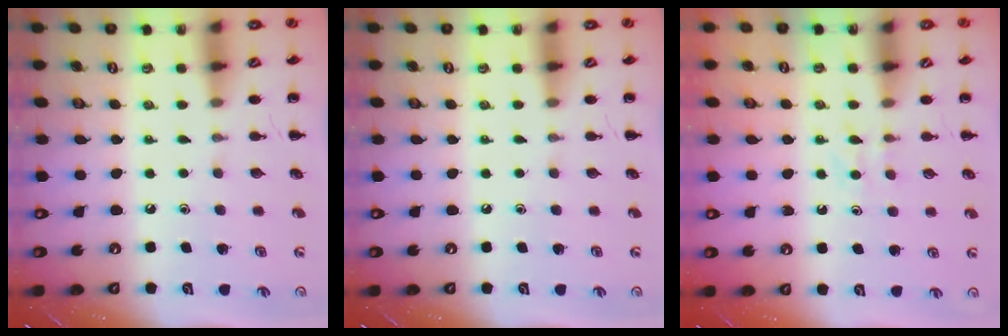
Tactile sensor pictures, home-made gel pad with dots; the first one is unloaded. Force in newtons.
{"total": 0.0}
{"total": 3.4, "press": 3.2, "slide": 1.2}